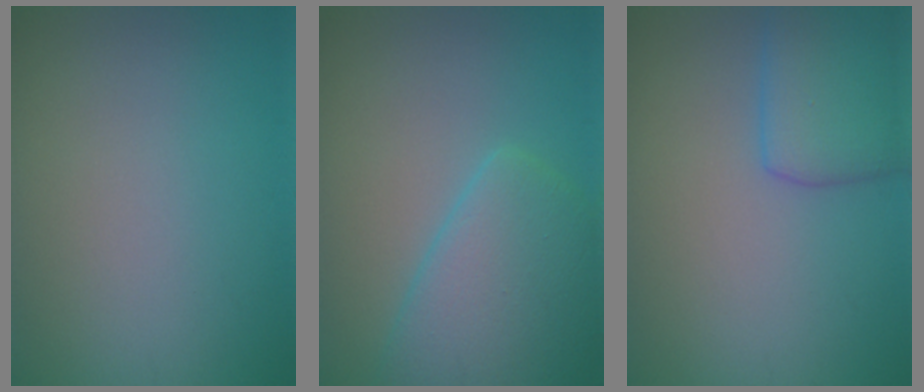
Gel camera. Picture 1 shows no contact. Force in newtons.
{"total": 6.2, "press": 6.2, "slide": 0.4}
{"total": 4.1, "press": 4.1, "slide": 0.1}